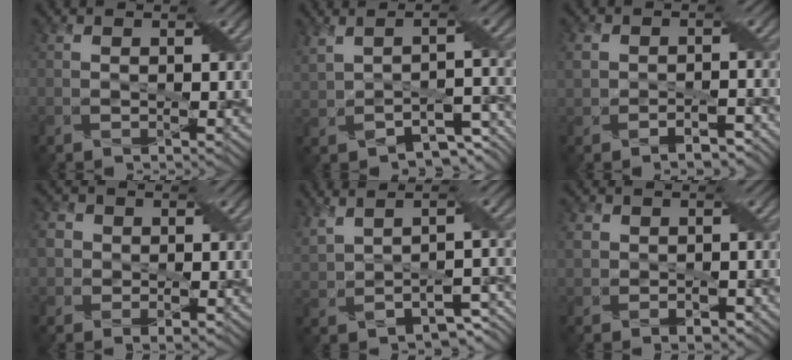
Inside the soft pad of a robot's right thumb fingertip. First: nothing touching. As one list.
[{"total": 5.7, "force": [-1.4, 2.1, 5.1], "torque": [-0.094, -0.003, -0.019]}, {"total": 4.4, "force": [-2.2, 2.9, 2.6], "torque": [-0.042, -0.009, -0.038]}, {"total": 5.6, "force": [-0.3, 4.9, 2.7], "torque": [-0.064, 0.008, -0.018]}, {"total": 6.4, "force": [1.0, 2.5, 5.9], "torque": [-0.124, -0.003, 0.033]}, {"total": 3.4, "force": [-0.4, 2.8, 1.8], "torque": [-0.042, -0.006, -0.002]}]